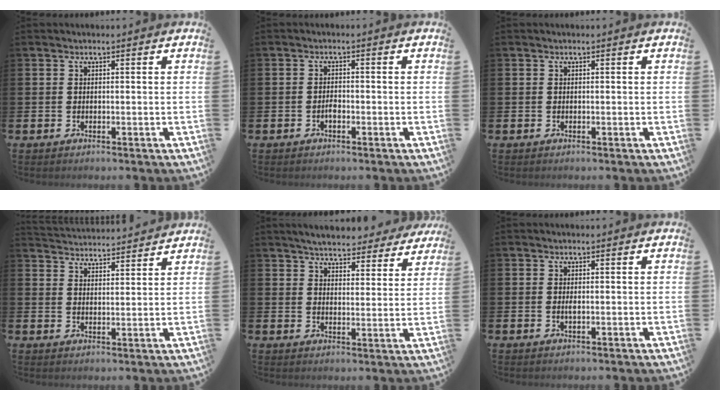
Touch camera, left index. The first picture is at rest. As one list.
[{"total": 1.4, "force": [-0.6, 0.7, 1.0], "torque": [-0.017, 0.000, -0.012]}, {"total": 0.0}, {"total": 4.0, "force": [4.0, 0.1, -0.4], "torque": [-0.005, -0.032, 0.071]}, {"total": 5.3, "force": [5.2, 1.0, 0.9], "torque": [-0.036, -0.029, 0.090]}, {"total": 0.7, "force": [0.0, 0.1, 0.7], "torque": [-0.012, -0.002, -0.001]}]